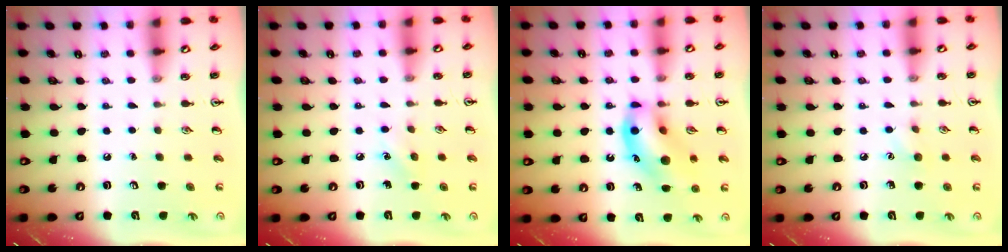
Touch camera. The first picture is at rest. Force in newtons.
{"total": 4.8, "press": 4.6, "slide": 1.4}
{"total": 14.8, "press": 14.5, "slide": 2.9}
{"total": 5.6, "press": 5.3, "slide": 1.6}